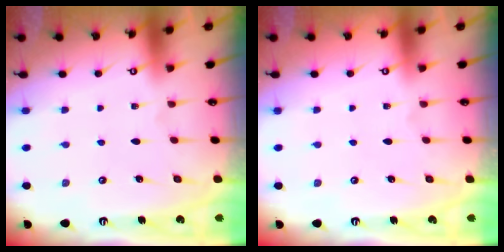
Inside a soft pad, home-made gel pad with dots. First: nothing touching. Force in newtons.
{"total": 0.0}